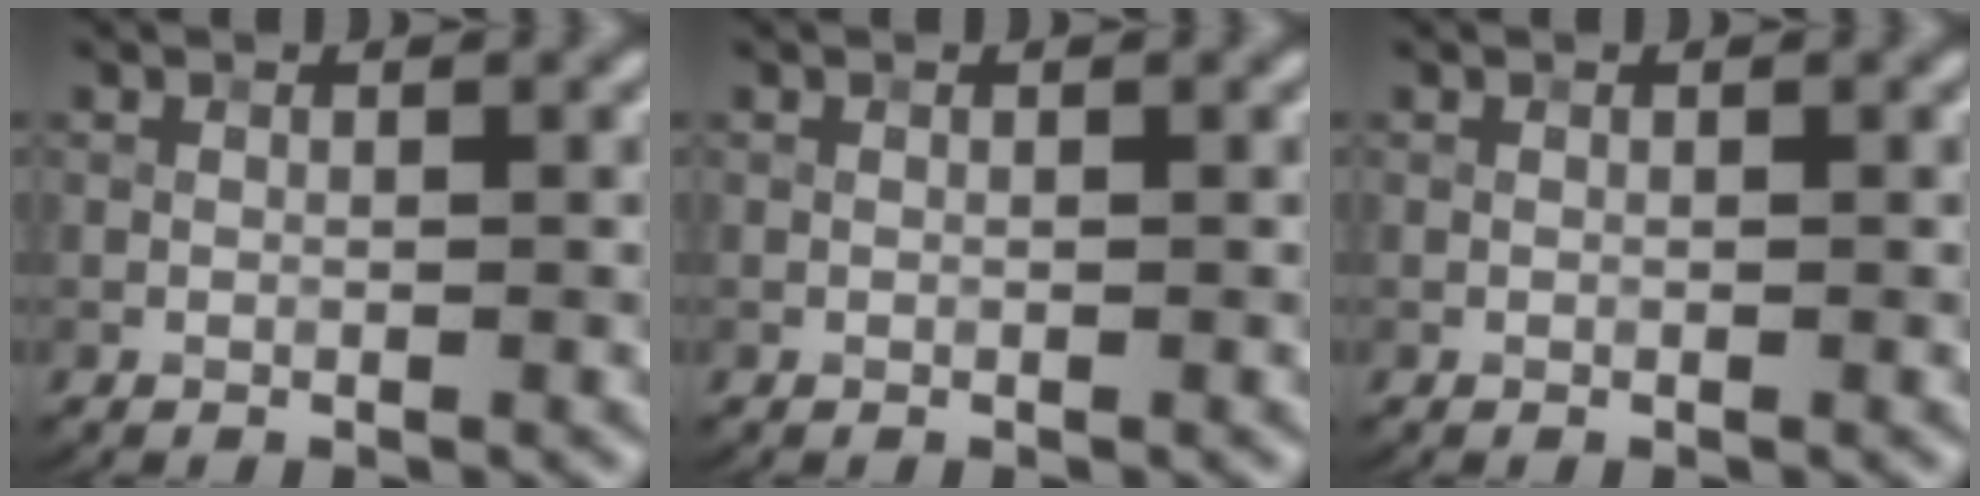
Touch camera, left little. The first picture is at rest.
{"total": 0.0}
{"total": 0.0}